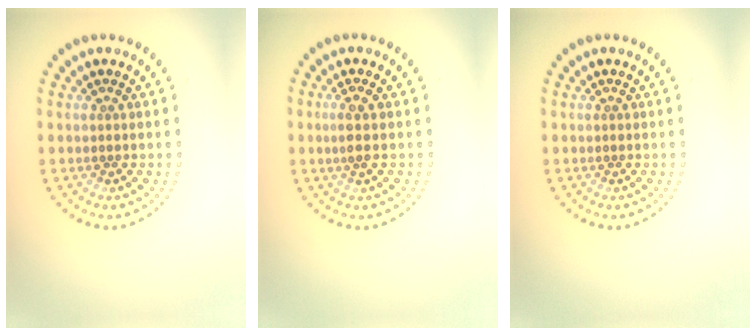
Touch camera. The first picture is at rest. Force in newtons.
{"total": 1.6, "press": 1.3, "slide": 1.0}
{"total": 0.0}